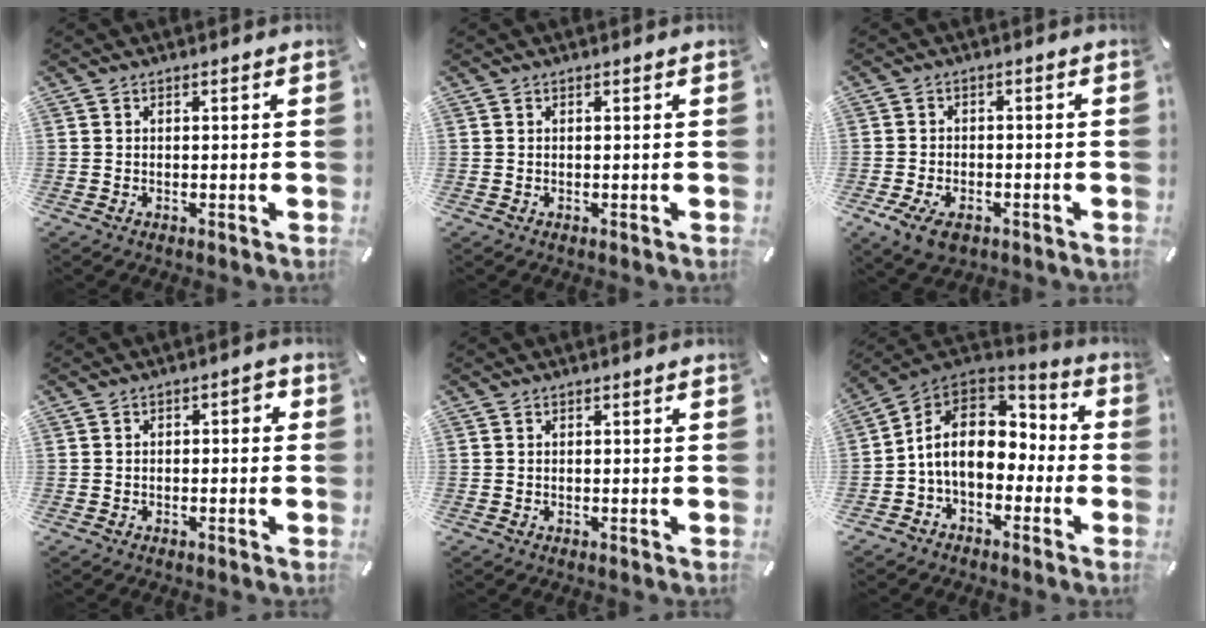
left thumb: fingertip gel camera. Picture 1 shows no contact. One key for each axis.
{"total": 0.0}
{"total": 5.2, "fx": -2.8, "fy": 3.1, "fz": 3.0, "tx": -0.075, "ty": 0.006, "tz": -0.055}
{"total": 2.2, "fx": -1.3, "fy": 1.1, "fz": 1.4, "tx": -0.025, "ty": 0.011, "tz": -0.028}
{"total": 0.0}
{"total": 12.8, "fx": -1.2, "fy": 9.7, "fz": 8.2, "tx": -0.156, "ty": 0.013, "tz": -0.023}